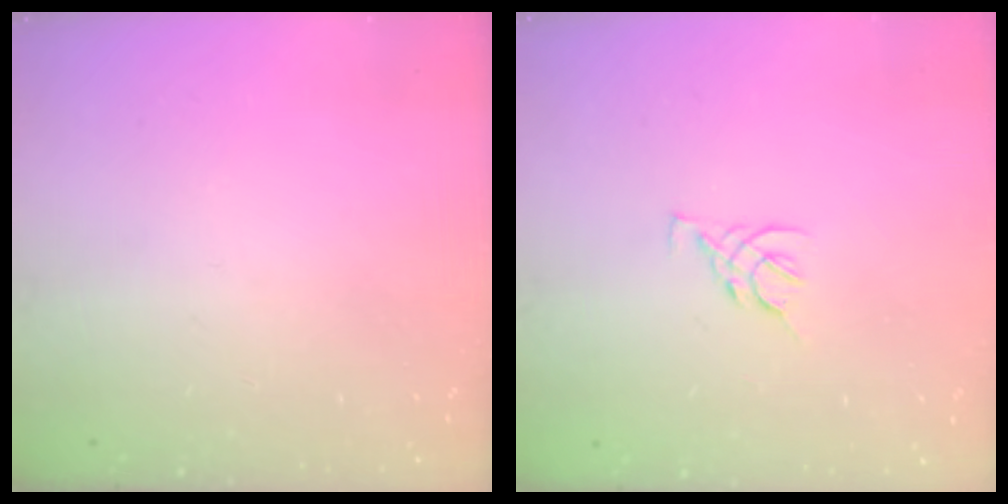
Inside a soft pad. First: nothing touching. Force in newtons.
{"total": 3.6, "press": 3.5, "slide": 0.8}